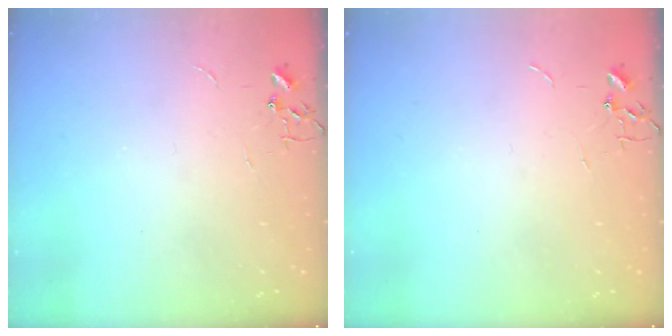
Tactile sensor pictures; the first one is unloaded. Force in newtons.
{"total": 0.0}